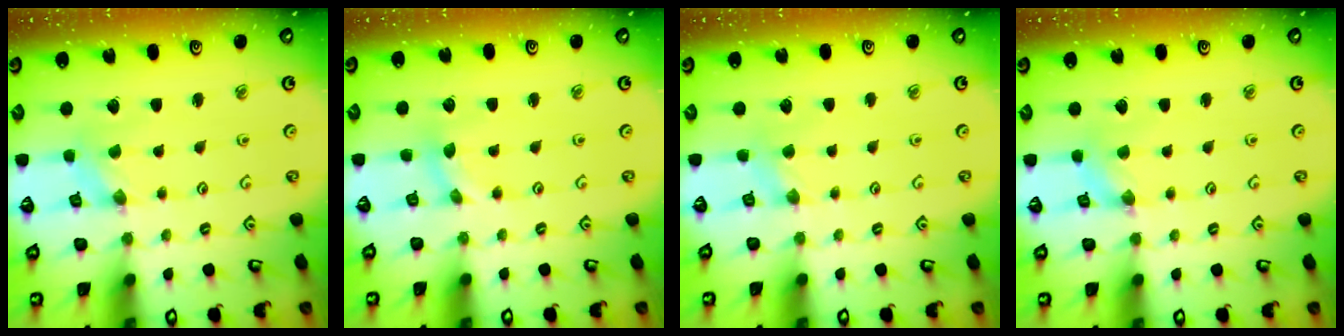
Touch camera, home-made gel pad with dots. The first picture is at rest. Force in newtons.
{"total": 1.9, "press": 1.9, "slide": 0.4}
{"total": 1.8, "press": 1.8, "slide": 0.3}
{"total": 0.8, "press": 0.7, "slide": 0.3}